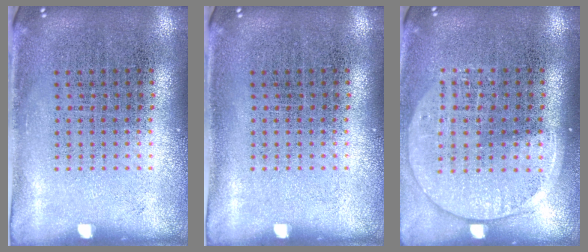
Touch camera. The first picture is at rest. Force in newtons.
{"total": 0.0}
{"total": 1.4, "press": 1.3, "slide": 0.6}